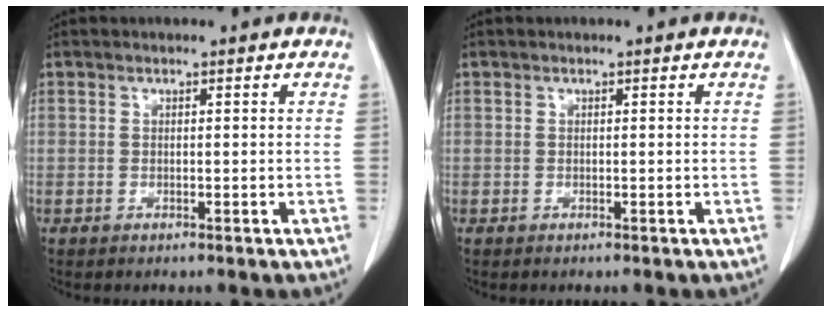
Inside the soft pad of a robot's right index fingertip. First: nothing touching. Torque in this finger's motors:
{"motor_torque": [0.00, 0.00, 0.00, 0.00]}